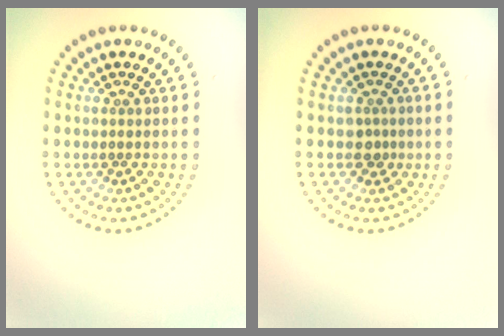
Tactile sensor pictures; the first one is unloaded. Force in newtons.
{"total": 1.2, "press": 0.9, "slide": 0.8}